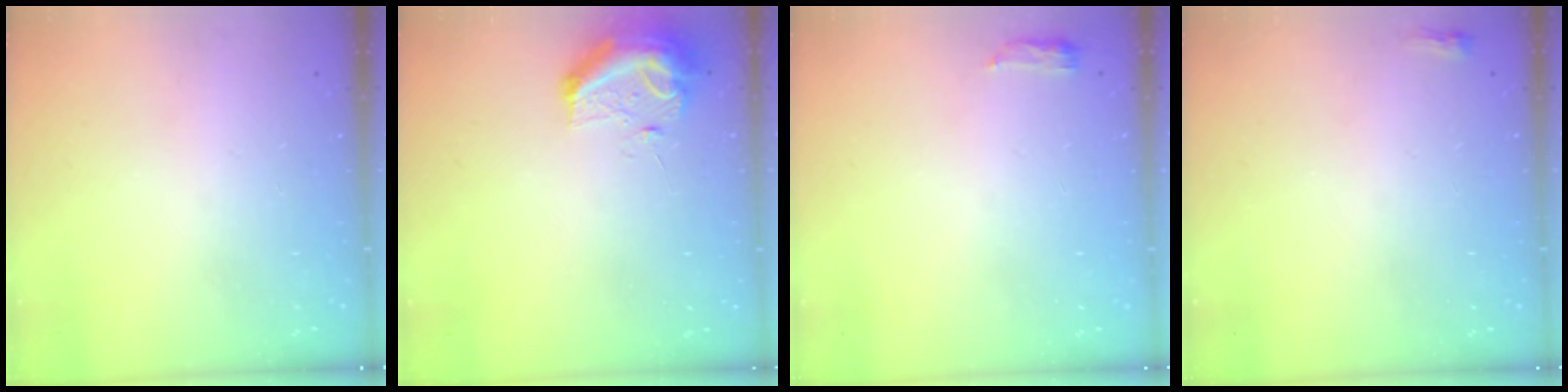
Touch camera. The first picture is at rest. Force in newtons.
{"total": 10.2, "press": 10.2, "slide": 0.3}
{"total": 3.7, "press": 3.5, "slide": 1.3}
{"total": 2.2, "press": 2.2, "slide": 0.6}